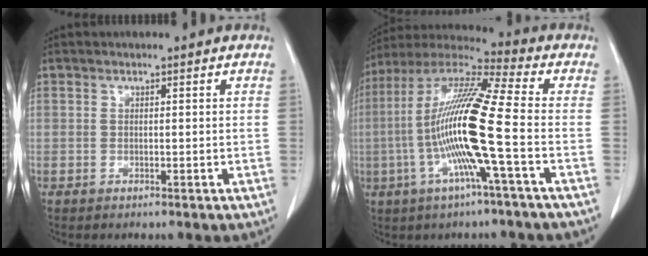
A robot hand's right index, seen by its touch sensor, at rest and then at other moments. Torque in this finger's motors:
{"motor_torque": [2.14, 0.00, 1.05, 0.21]}